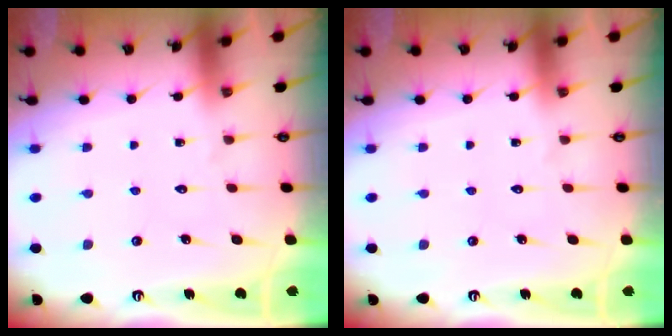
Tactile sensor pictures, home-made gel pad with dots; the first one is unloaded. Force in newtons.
{"total": 0.0}